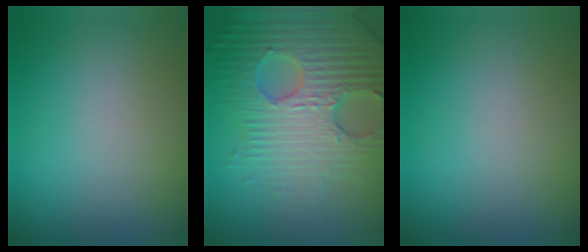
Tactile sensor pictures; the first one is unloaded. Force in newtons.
{"total": 7.3, "press": 7.1, "slide": 1.7}
{"total": 0.0}